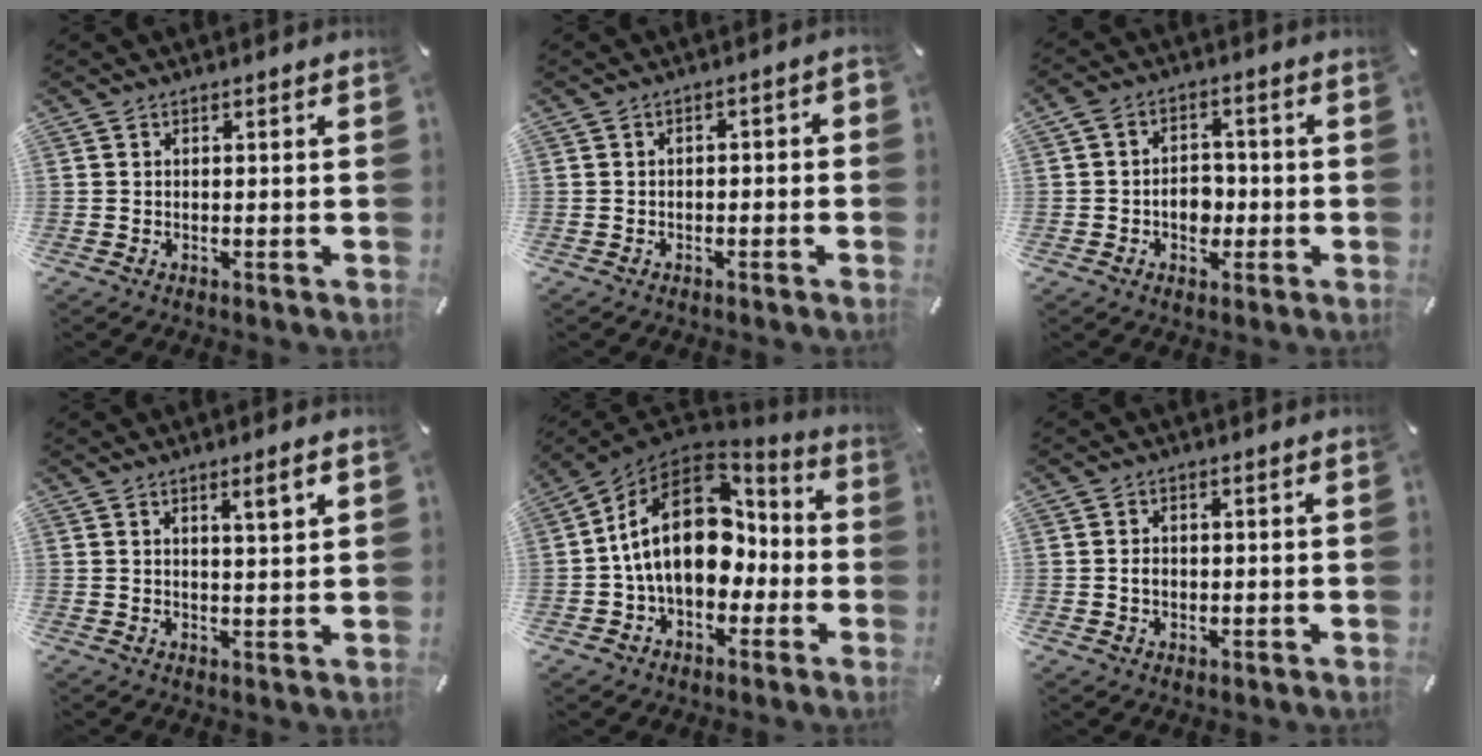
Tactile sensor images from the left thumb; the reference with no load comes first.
{"total": 2.4, "force": [-1.9, 1.0, 1.1], "torque": [-0.018, 0.013, -0.037]}
{"total": 6.3, "force": [-1.3, 5.3, 3.2], "torque": [-0.044, 0.010, -0.021]}
{"total": 4.8, "force": [2.5, 0.6, 4.1], "torque": [-0.067, -0.006, 0.036]}
{"total": 20.4, "force": [2.2, 14.3, 14.3], "torque": [-0.250, -0.005, 0.041]}
{"total": 2.2, "force": [0.0, 1.8, 1.3], "torque": [-0.027, 0.003, -0.001]}